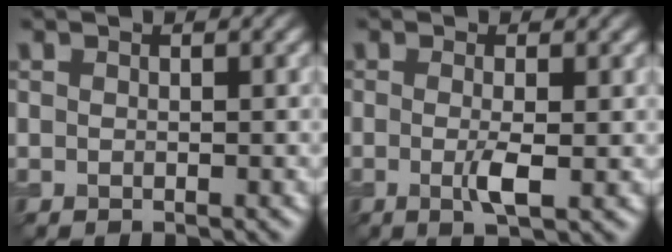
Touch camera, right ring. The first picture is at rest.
{"total": 2.5, "force": [-0.4, 0.4, 2.5], "torque": [-0.049, -0.007, -0.006]}